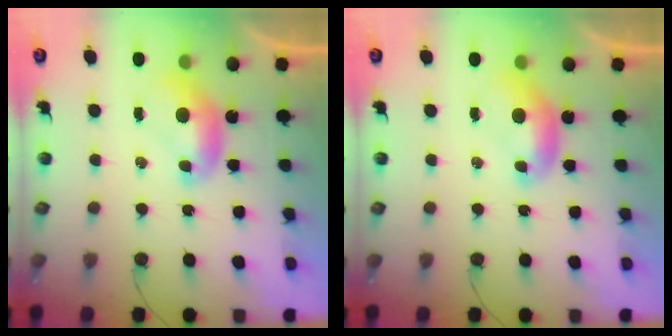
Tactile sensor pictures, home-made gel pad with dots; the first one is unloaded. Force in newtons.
{"total": 0.0}